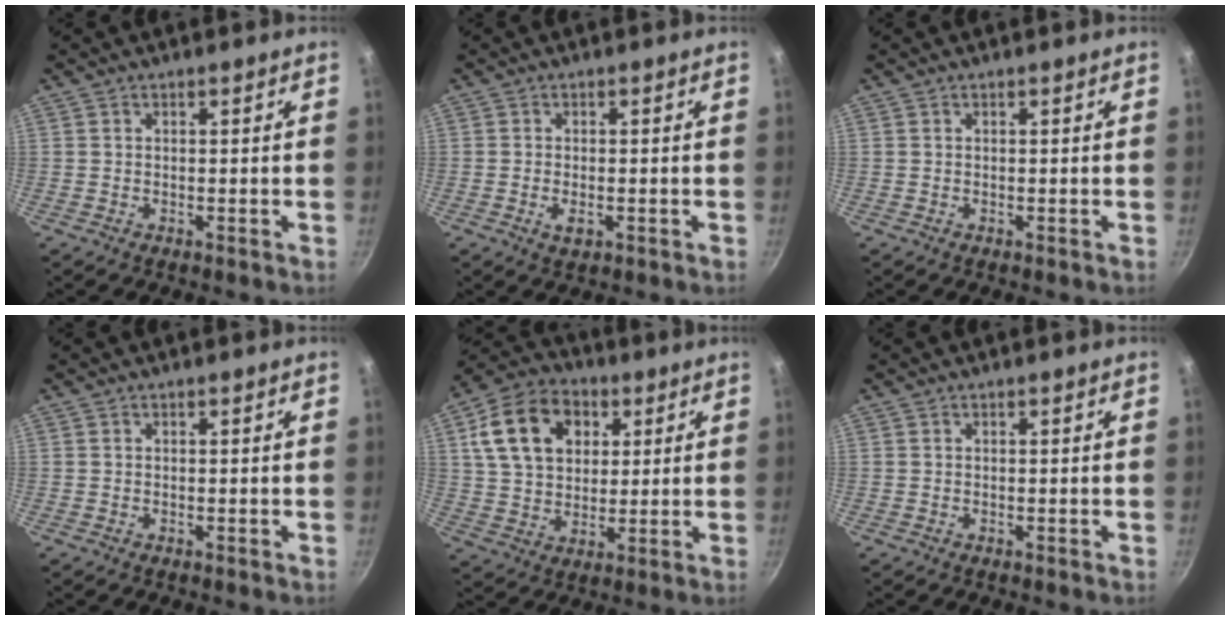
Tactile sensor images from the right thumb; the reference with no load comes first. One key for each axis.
{"total": 2.7, "fx": -0.8, "fy": 1.5, "fz": 2.1, "tx": -0.041, "ty": -0.001, "tz": -0.014}
{"total": 0.0}
{"total": 0.0}
{"total": 16.4, "fx": 5.3, "fy": 12.0, "fz": 9.9, "tx": -0.156, "ty": 0.005, "tz": 0.082}
{"total": 0.0}